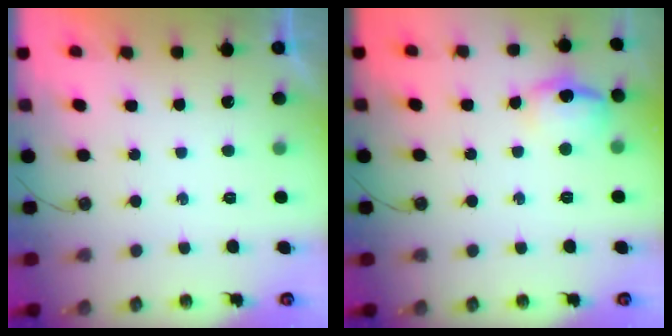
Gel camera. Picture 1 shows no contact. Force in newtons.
{"total": 12.0, "press": 11.9, "slide": 0.9}